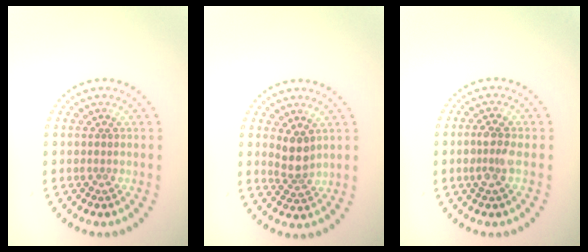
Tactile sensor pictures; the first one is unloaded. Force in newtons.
{"total": 2.5, "press": 2.1, "slide": 1.3}
{"total": 2.3, "press": 2.2, "slide": 0.6}